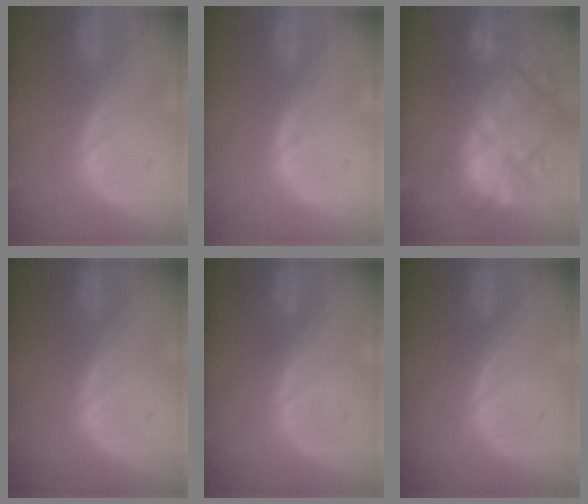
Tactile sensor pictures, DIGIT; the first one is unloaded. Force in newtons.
{"total": 1.0, "press": 0.9, "slide": 0.3}
{"total": 15.1, "press": 12.9, "slide": 7.8}
{"total": 0.0}
{"total": 0.0}
{"total": 0.0}